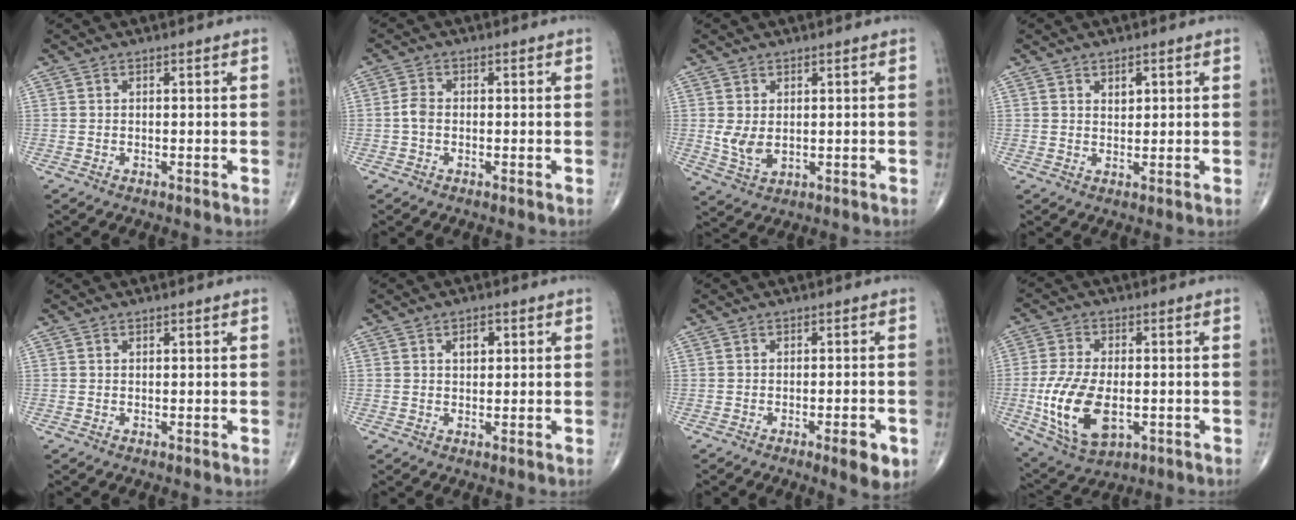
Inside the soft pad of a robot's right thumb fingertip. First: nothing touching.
{"total": 2.3, "force": [-0.5, 1.5, 1.6], "torque": [-0.032, 0.006, -0.015]}
{"total": 4.5, "force": [0.5, 2.8, 3.5], "torque": [-0.062, -0.010, 0.020]}
{"total": 2.2, "force": [1.0, 1.4, 1.4], "torque": [-0.011, -0.006, 0.018]}
{"total": 0.0}
{"total": 2.7, "force": [1.0, 1.7, 1.9], "torque": [-0.016, -0.001, 0.013]}
{"total": 5.3, "force": [-2.4, 1.4, 4.5], "torque": [-0.048, 0.000, -0.028]}
{"total": 14.4, "force": [-2.7, 7.8, 11.7], "torque": [-0.229, -0.007, -0.037]}